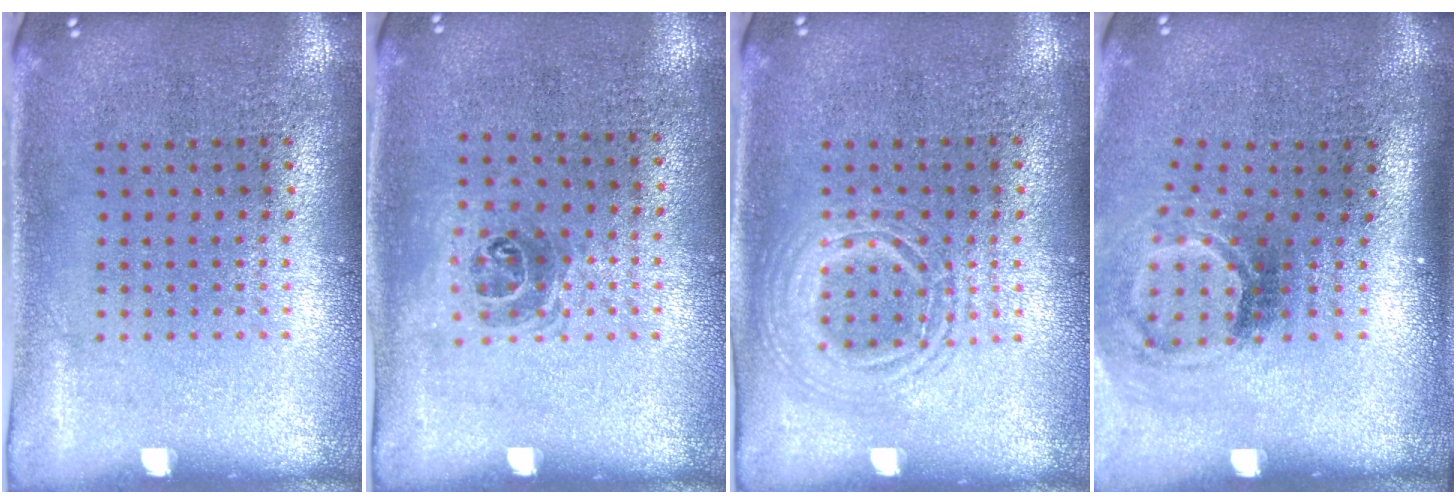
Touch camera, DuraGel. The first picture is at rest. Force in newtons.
{"total": 0.9, "press": 0.8, "slide": 0.5}
{"total": 1.3, "press": 1.3, "slide": 0.1}
{"total": 1.9, "press": 1.2, "slide": 1.4}